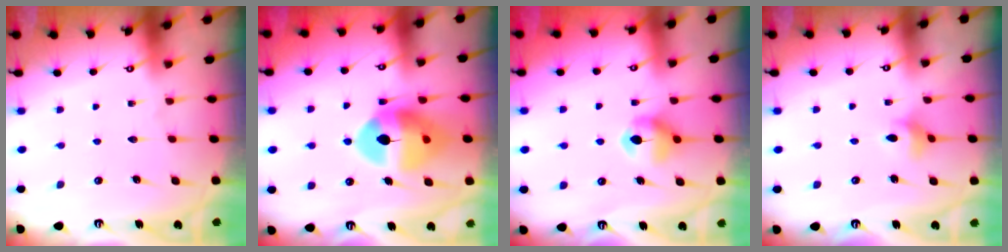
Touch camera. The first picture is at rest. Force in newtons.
{"total": 14.2, "press": 14.1, "slide": 1.7}
{"total": 6.7, "press": 6.7, "slide": 0.7}
{"total": 4.7, "press": 4.6, "slide": 0.6}